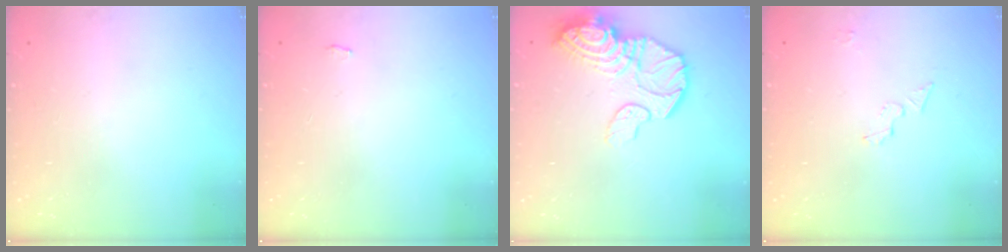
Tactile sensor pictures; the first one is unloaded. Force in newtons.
{"total": 2.8, "press": 2.8, "slide": 0.3}
{"total": 16.0, "press": 16.0, "slide": 1.3}
{"total": 4.0, "press": 4.0, "slide": 0.1}